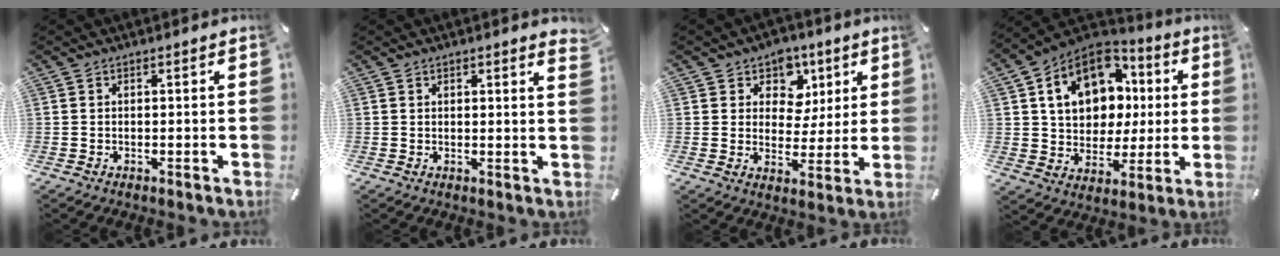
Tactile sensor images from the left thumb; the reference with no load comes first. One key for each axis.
{"total": 1.4, "fx": 1.0, "fy": 0.1, "fz": 0.9, "tx": -0.011, "ty": -0.004, "tz": 0.016}
{"total": 8.9, "fx": 3.2, "fy": 7.9, "fz": 2.5, "tx": -0.034, "ty": -0.023, "tz": 0.058}
{"total": 16.4, "fx": 5.1, "fy": 13.0, "fz": 8.7, "tx": -0.156, "ty": -0.010, "tz": 0.102}